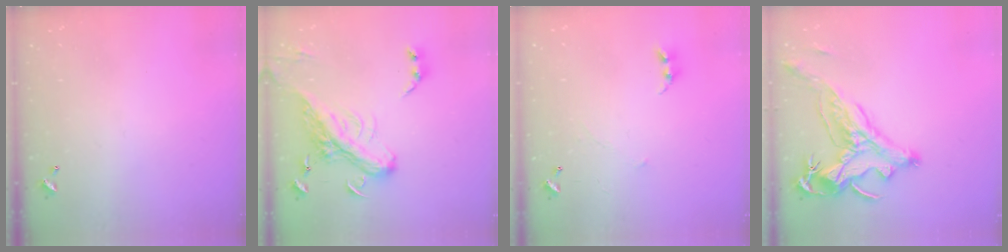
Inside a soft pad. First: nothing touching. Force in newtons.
{"total": 7.9, "press": 7.6, "slide": 2.2}
{"total": 0.9, "press": 0.8, "slide": 0.5}
{"total": 2.9, "press": 2.5, "slide": 1.3}